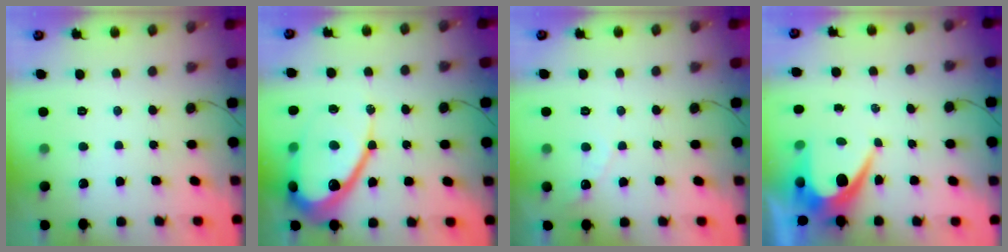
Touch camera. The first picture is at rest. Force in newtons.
{"total": 15.8, "press": 15.7, "slide": 1.4}
{"total": 3.1, "press": 3.1, "slide": 0.1}
{"total": 8.0, "press": 8.0, "slide": 0.4}